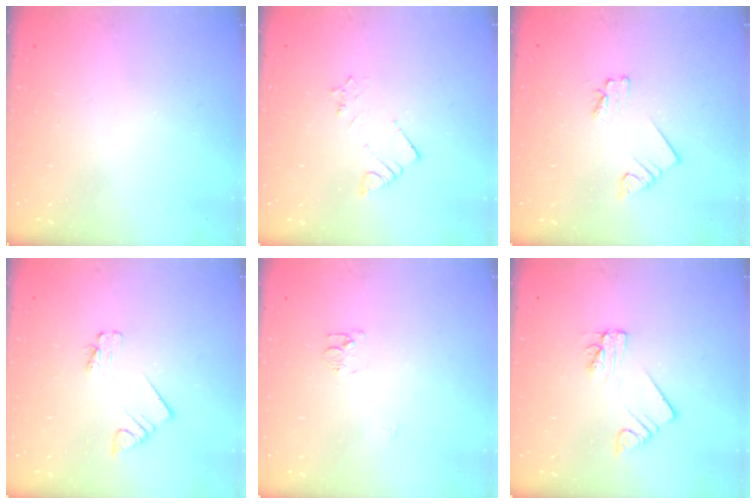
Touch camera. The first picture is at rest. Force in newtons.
{"total": 2.7, "press": 2.7, "slide": 0.3}
{"total": 2.3, "press": 2.3, "slide": 0.1}
{"total": 2.0, "press": 2.0, "slide": 0.3}
{"total": 5.5, "press": 5.5, "slide": 0.4}
{"total": 2.2, "press": 2.2, "slide": 0.1}